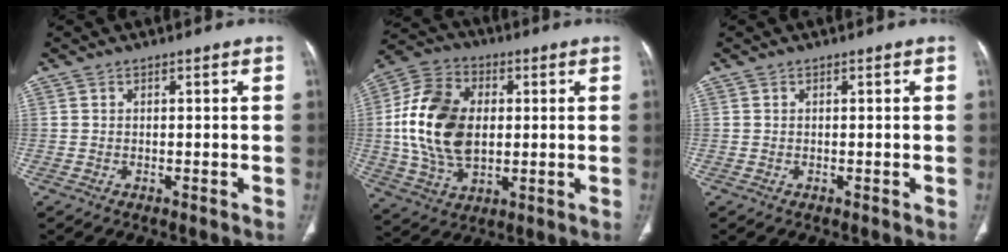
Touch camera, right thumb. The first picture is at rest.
{"total": 17.8, "force": [1.0, 11.9, 13.2], "torque": [-0.243, 0.006, 0.022]}
{"total": 0.0}